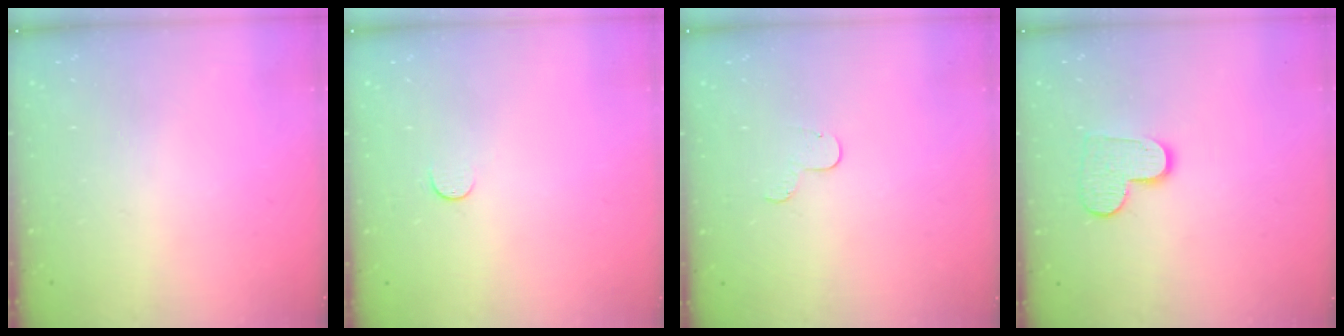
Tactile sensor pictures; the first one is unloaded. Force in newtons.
{"total": 3.5, "press": 3.5, "slide": 0.3}
{"total": 4.9, "press": 4.9, "slide": 0.5}
{"total": 8.8, "press": 8.8, "slide": 0.2}